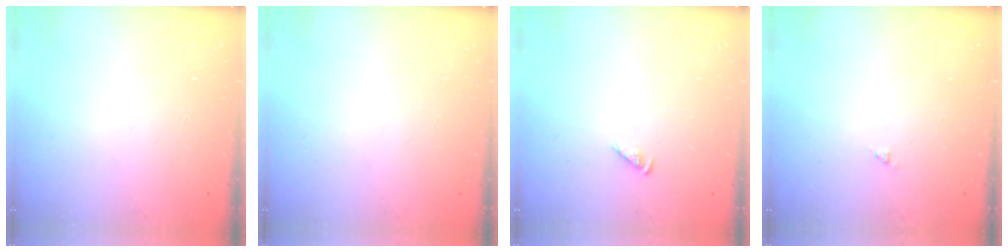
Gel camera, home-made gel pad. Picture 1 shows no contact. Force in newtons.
{"total": 0.0}
{"total": 2.4, "press": 2.4, "slide": 0.5}
{"total": 1.0, "press": 1.0, "slide": 0.2}